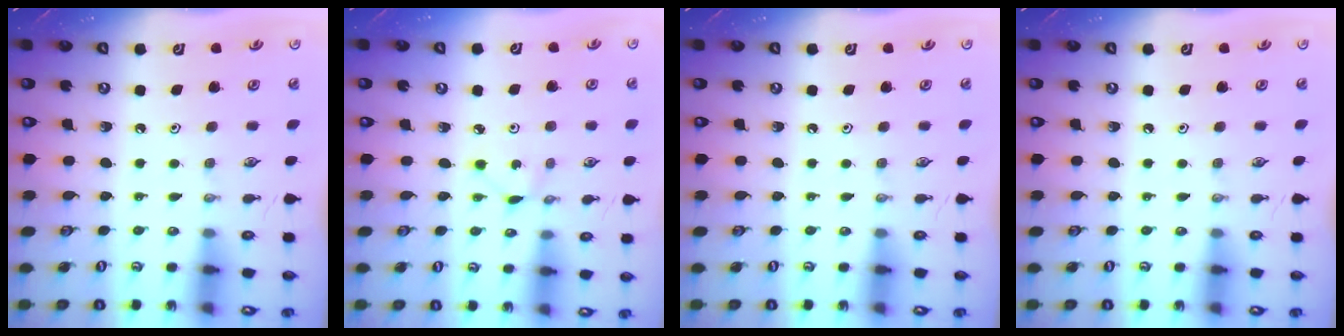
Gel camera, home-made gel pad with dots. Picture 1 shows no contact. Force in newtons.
{"total": 1.8, "press": 1.8, "slide": 0.3}
{"total": 0.0}
{"total": 0.0}